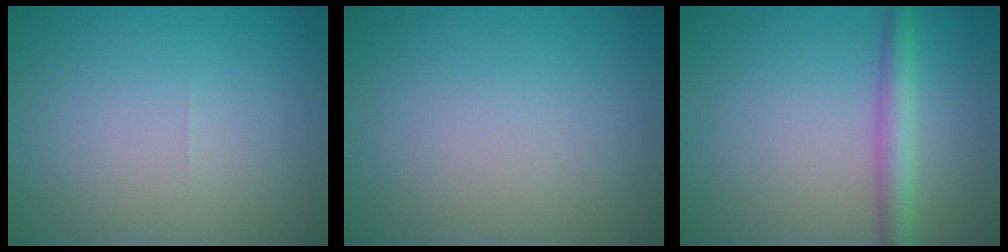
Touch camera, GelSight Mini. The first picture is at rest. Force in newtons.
{"total": 0.0}
{"total": 3.1, "press": 3.1, "slide": 0.1}